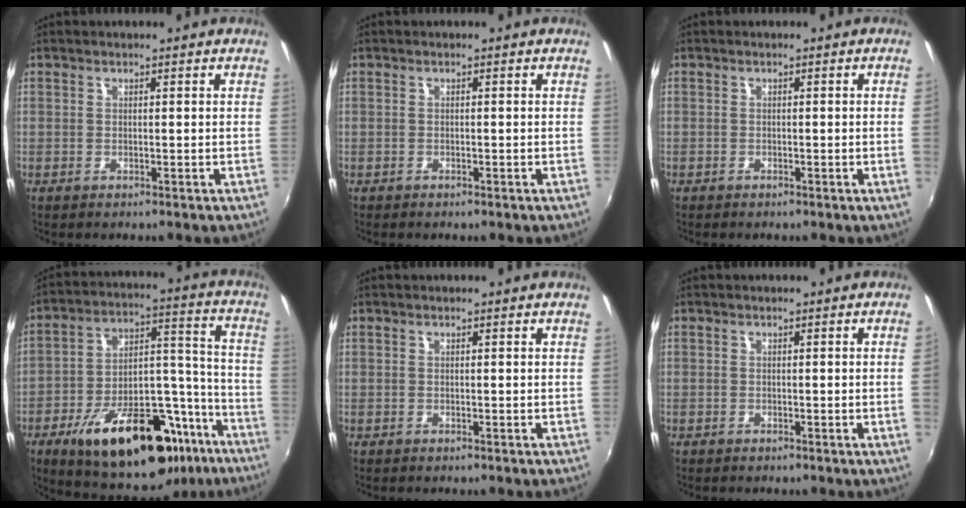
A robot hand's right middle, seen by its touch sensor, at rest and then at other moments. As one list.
[{"total": 0.7, "force": [-0.6, 0.3, 0.3], "torque": [-0.008, -0.001, -0.008]}, {"total": 1.1, "force": [-0.1, -0.7, 0.8], "torque": [-0.005, -0.007, -0.001]}, {"total": 28.7, "force": [-17.0, 12.8, 19.2], "torque": [-0.297, 0.032, -0.235]}, {"total": 0.0}, {"total": 1.4, "force": [-0.1, -0.9, 1.1], "torque": [-0.010, -0.010, 0.001]}]